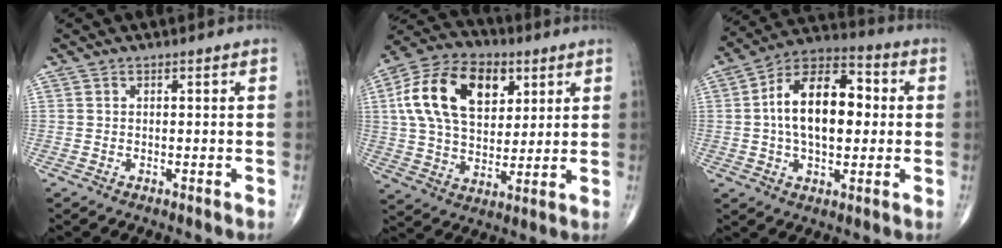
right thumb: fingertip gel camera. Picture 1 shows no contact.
{"total": 19.7, "force": [6.4, 12.4, 13.9], "torque": [-0.235, -0.003, 0.108]}
{"total": 17.0, "force": [1.2, 9.5, 14.0], "torque": [-0.218, 0.028, 0.011]}